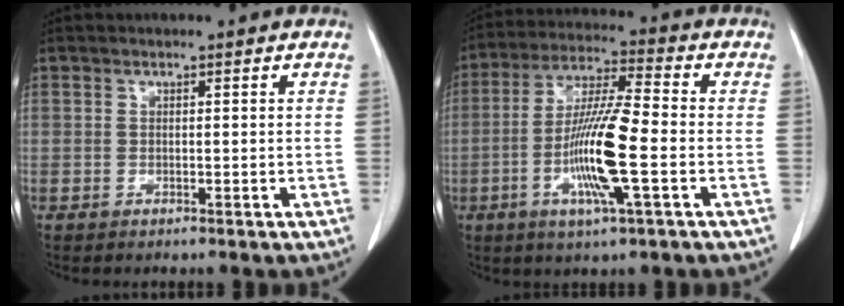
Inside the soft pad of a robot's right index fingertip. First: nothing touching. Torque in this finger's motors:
{"motor_torque": [2.04, -0.10, 0.39, 0.21]}